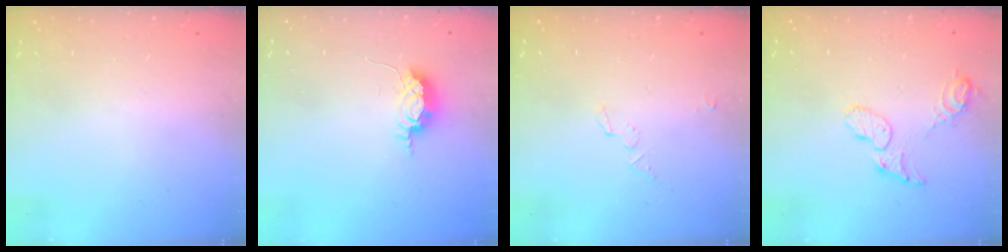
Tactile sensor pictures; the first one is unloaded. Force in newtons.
{"total": 5.8, "press": 5.7, "slide": 0.9}
{"total": 2.8, "press": 2.8, "slide": 0.1}
{"total": 7.7, "press": 7.7, "slide": 0.4}